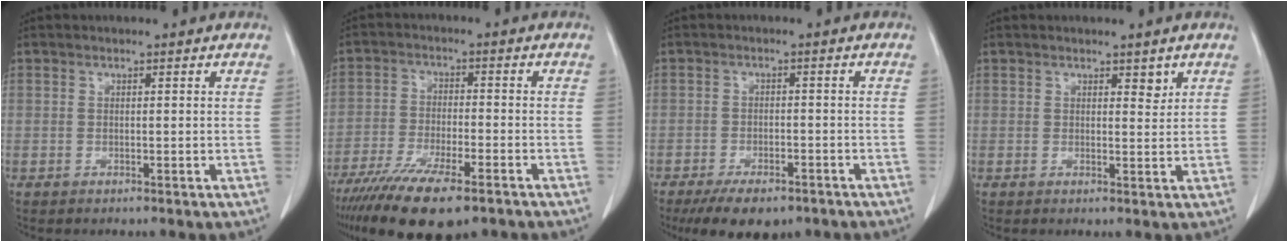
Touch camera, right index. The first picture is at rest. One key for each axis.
{"total": 14.6, "fx": -10.4, "fy": 3.2, "fz": 9.6, "tx": -0.173, "ty": -0.034, "tz": -0.172}
{"total": 9.2, "fx": -6.8, "fy": 3.6, "fz": 5.0, "tx": -0.072, "ty": -0.006, "tz": -0.099}
{"total": 1.6, "fx": 1.1, "fy": 0.7, "fz": 1.0, "tx": -0.010, "ty": -0.007, "tz": 0.016}